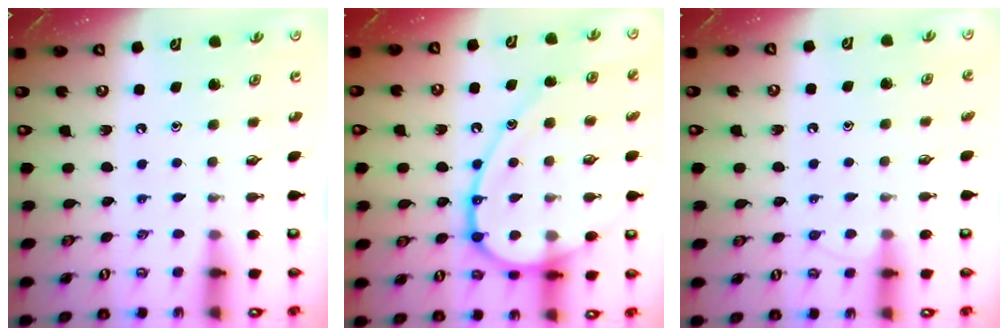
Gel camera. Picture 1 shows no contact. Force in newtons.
{"total": 17.4, "press": 17.3, "slide": 1.8}
{"total": 5.8, "press": 5.8, "slide": 0.6}